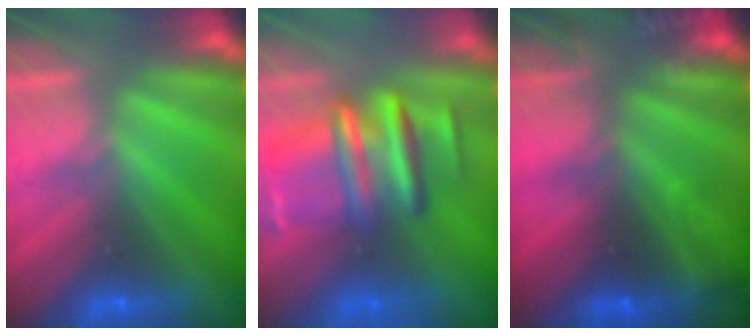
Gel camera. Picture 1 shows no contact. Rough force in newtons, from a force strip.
{"total": 9.4}
{"total": 9.0}